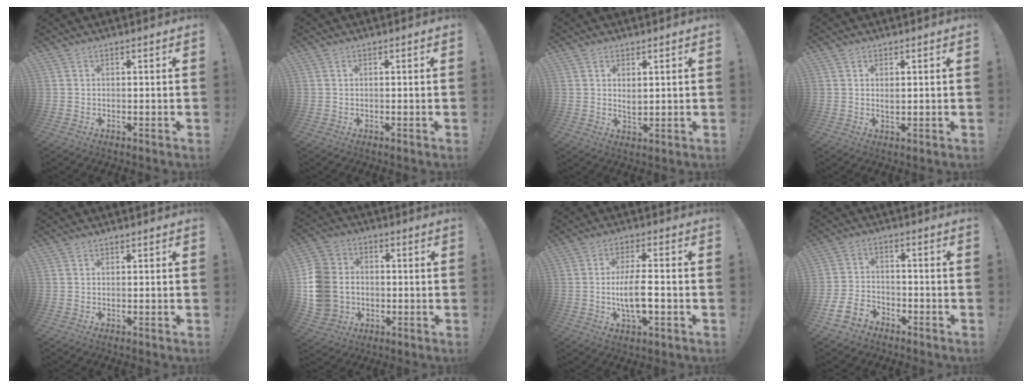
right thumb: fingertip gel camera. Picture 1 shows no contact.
{"total": 0.0}
{"total": 2.5, "force": [1.3, 1.3, 1.7], "torque": [-0.021, -0.010, 0.021]}
{"total": 1.3, "force": [0.5, 0.7, 1.0], "torque": [-0.013, -0.002, 0.008]}
{"total": 0.0}
{"total": 13.1, "force": [-2.4, 11.2, 6.4], "torque": [-0.120, 0.026, -0.037]}
{"total": 9.1, "force": [-1.5, 2.6, 8.6], "torque": [-0.166, -0.006, -0.032]}
{"total": 8.0, "force": [-5.8, 4.6, 3.0], "torque": [-0.075, 0.021, -0.109]}